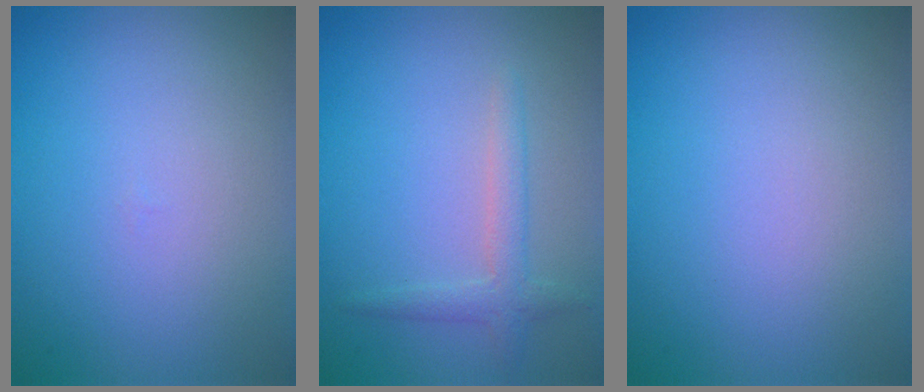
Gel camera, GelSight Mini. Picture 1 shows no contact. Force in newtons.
{"total": 2.0, "press": 2.0, "slide": 0.0}
{"total": 0.0}